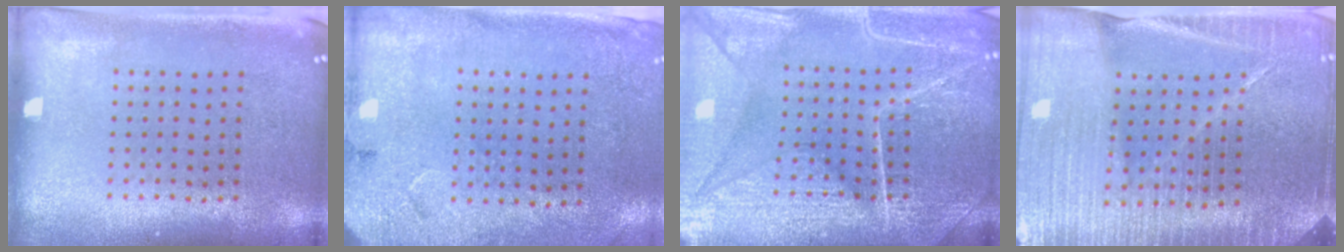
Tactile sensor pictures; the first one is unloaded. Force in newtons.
{"total": 2.7, "press": 2.2, "slide": 1.6}
{"total": 7.1, "press": 7.1, "slide": 0.9}
{"total": 4.7, "press": 4.4, "slide": 1.8}